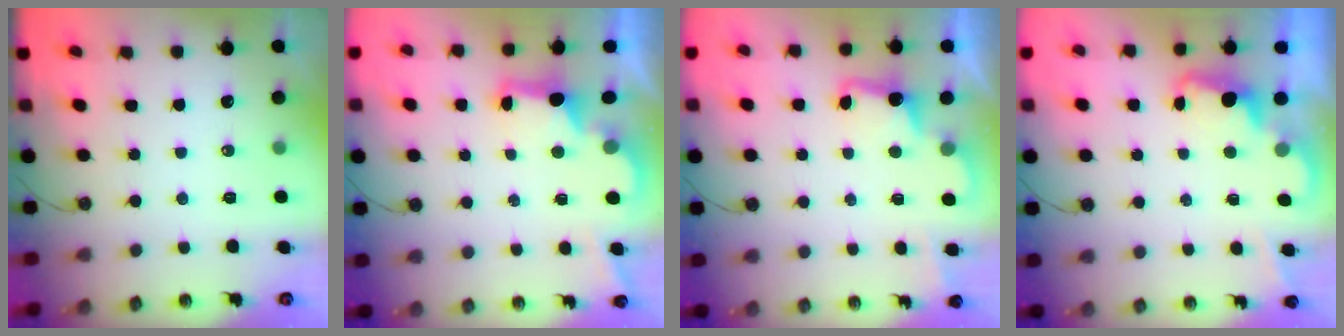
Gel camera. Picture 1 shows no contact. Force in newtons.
{"total": 2.9, "press": 2.8, "slide": 0.9}
{"total": 3.3, "press": 3.3, "slide": 0.6}
{"total": 2.4, "press": 2.3, "slide": 0.5}